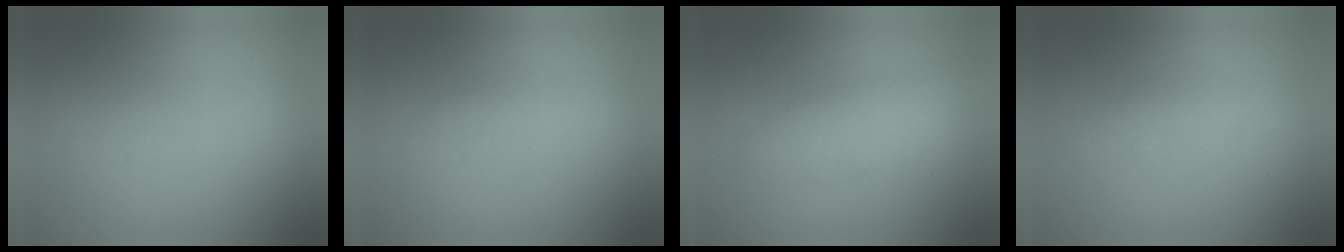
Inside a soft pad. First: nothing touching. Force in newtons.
{"total": 1.0}
{"total": 3.1}
{"total": 1.2}